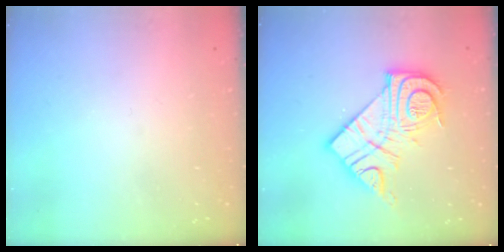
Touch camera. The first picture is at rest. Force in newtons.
{"total": 16.2, "press": 16.1, "slide": 1.4}